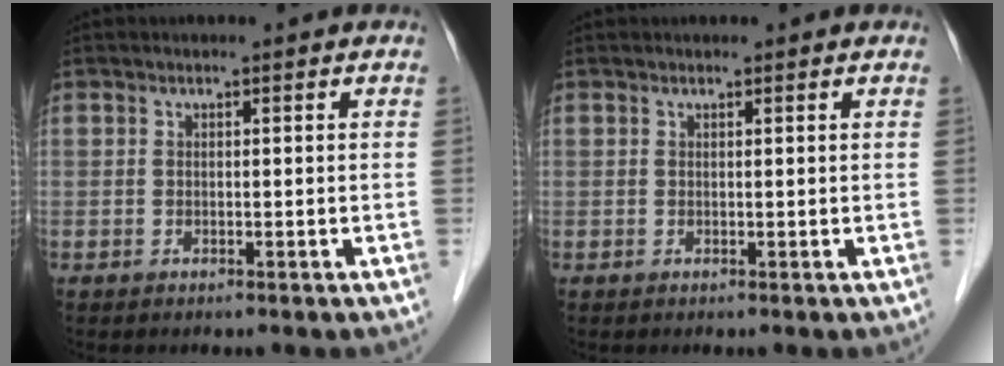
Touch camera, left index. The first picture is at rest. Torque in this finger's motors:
{"motor_torque": [0.43, -0.78, -0.16, 0.04]}